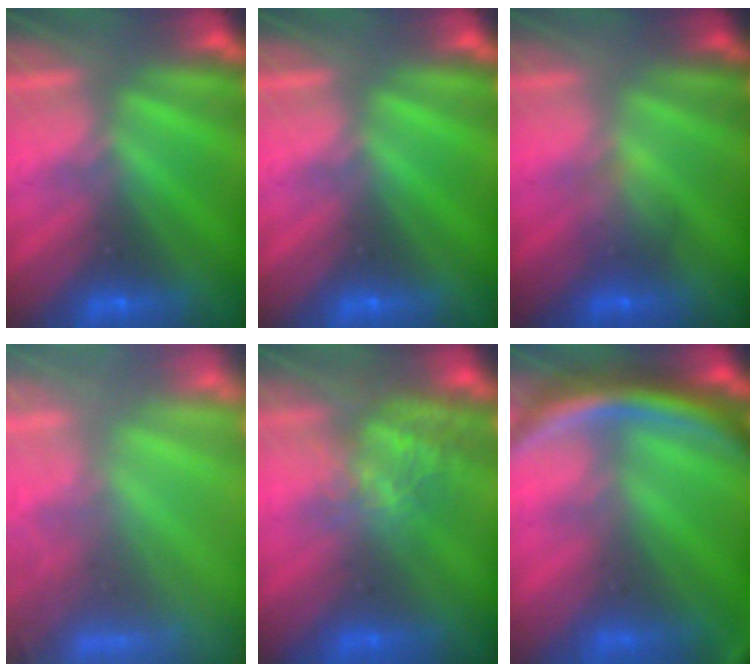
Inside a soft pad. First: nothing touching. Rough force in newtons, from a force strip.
{"total": 0.0}
{"total": 1.8}
{"total": 7.1}
{"total": 4.8}
{"total": 10.5}